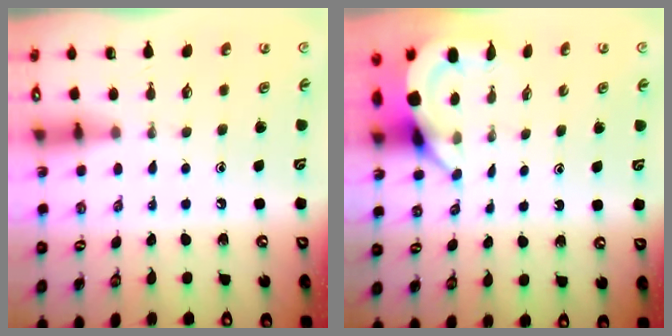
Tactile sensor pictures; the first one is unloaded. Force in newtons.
{"total": 3.8, "press": 3.8, "slide": 0.1}